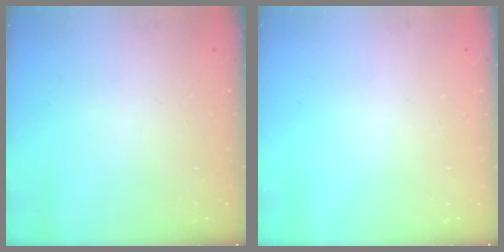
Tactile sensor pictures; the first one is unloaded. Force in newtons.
{"total": 0.0}